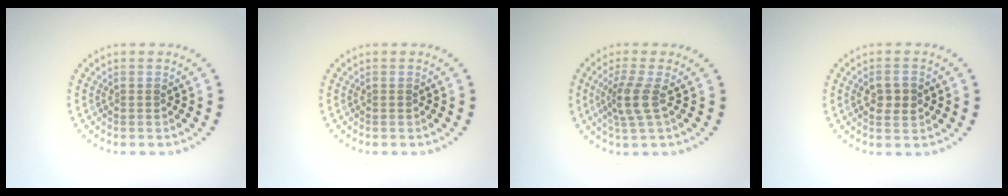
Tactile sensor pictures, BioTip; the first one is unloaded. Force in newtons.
{"total": 0.0}
{"total": 2.7, "press": 2.1, "slide": 1.7}
{"total": 2.3, "press": 2.3, "slide": 0.0}